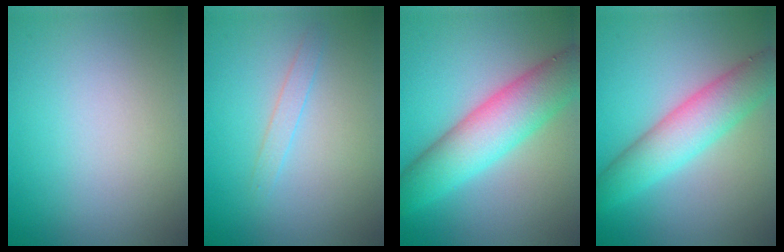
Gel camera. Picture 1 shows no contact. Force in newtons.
{"total": 1.2, "press": 1.2, "slide": 0.1}
{"total": 7.9, "press": 7.9, "slide": 0.3}
{"total": 6.1, "press": 6.1, "slide": 0.2}